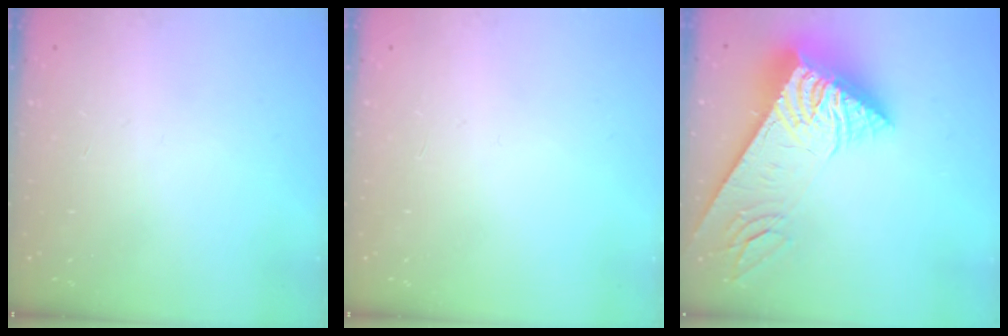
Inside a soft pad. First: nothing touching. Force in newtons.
{"total": 0.0}
{"total": 9.5, "press": 9.4, "slide": 1.0}